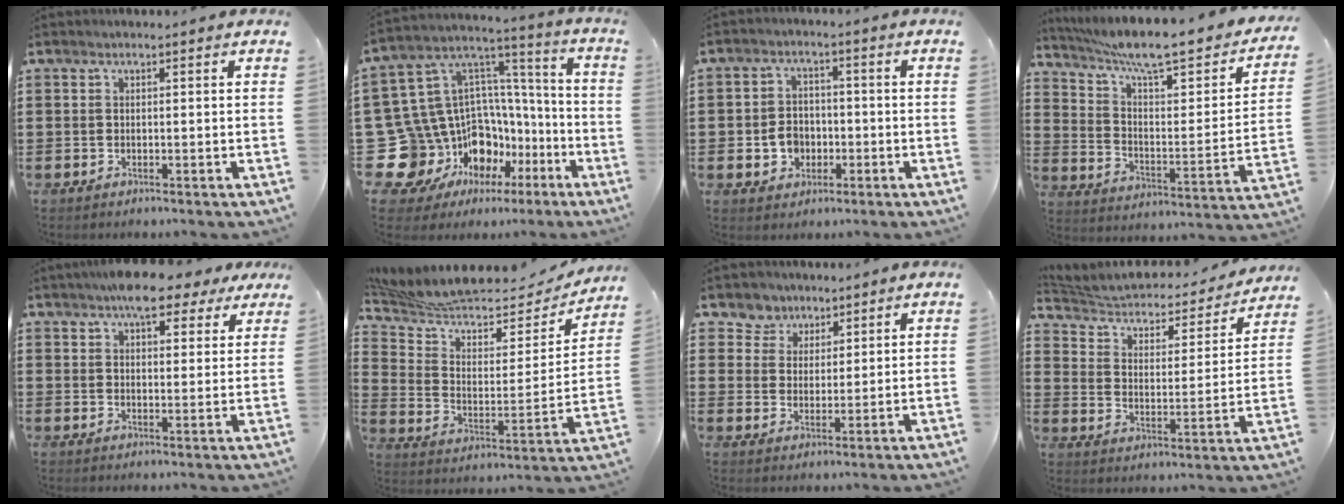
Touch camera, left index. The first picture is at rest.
{"total": 16.0, "force": [-6.7, 13.6, 5.0], "torque": [-0.146, -0.026, -0.069]}
{"total": 4.4, "force": [-1.2, 3.7, 2.0], "torque": [-0.039, 0.002, -0.026]}
{"total": 8.8, "force": [7.0, 0.6, 5.2], "torque": [-0.123, -0.058, 0.114]}
{"total": 7.5, "force": [5.8, 2.7, 3.8], "torque": [-0.066, -0.010, 0.103]}
{"total": 7.6, "force": [6.8, 2.0, 2.7], "torque": [-0.091, -0.051, 0.116]}
{"total": 4.6, "force": [3.3, 3.1, -0.3], "torque": [-0.020, -0.003, 0.060]}
{"total": 3.6, "force": [2.9, 1.6, 1.5], "torque": [-0.048, -0.026, 0.040]}